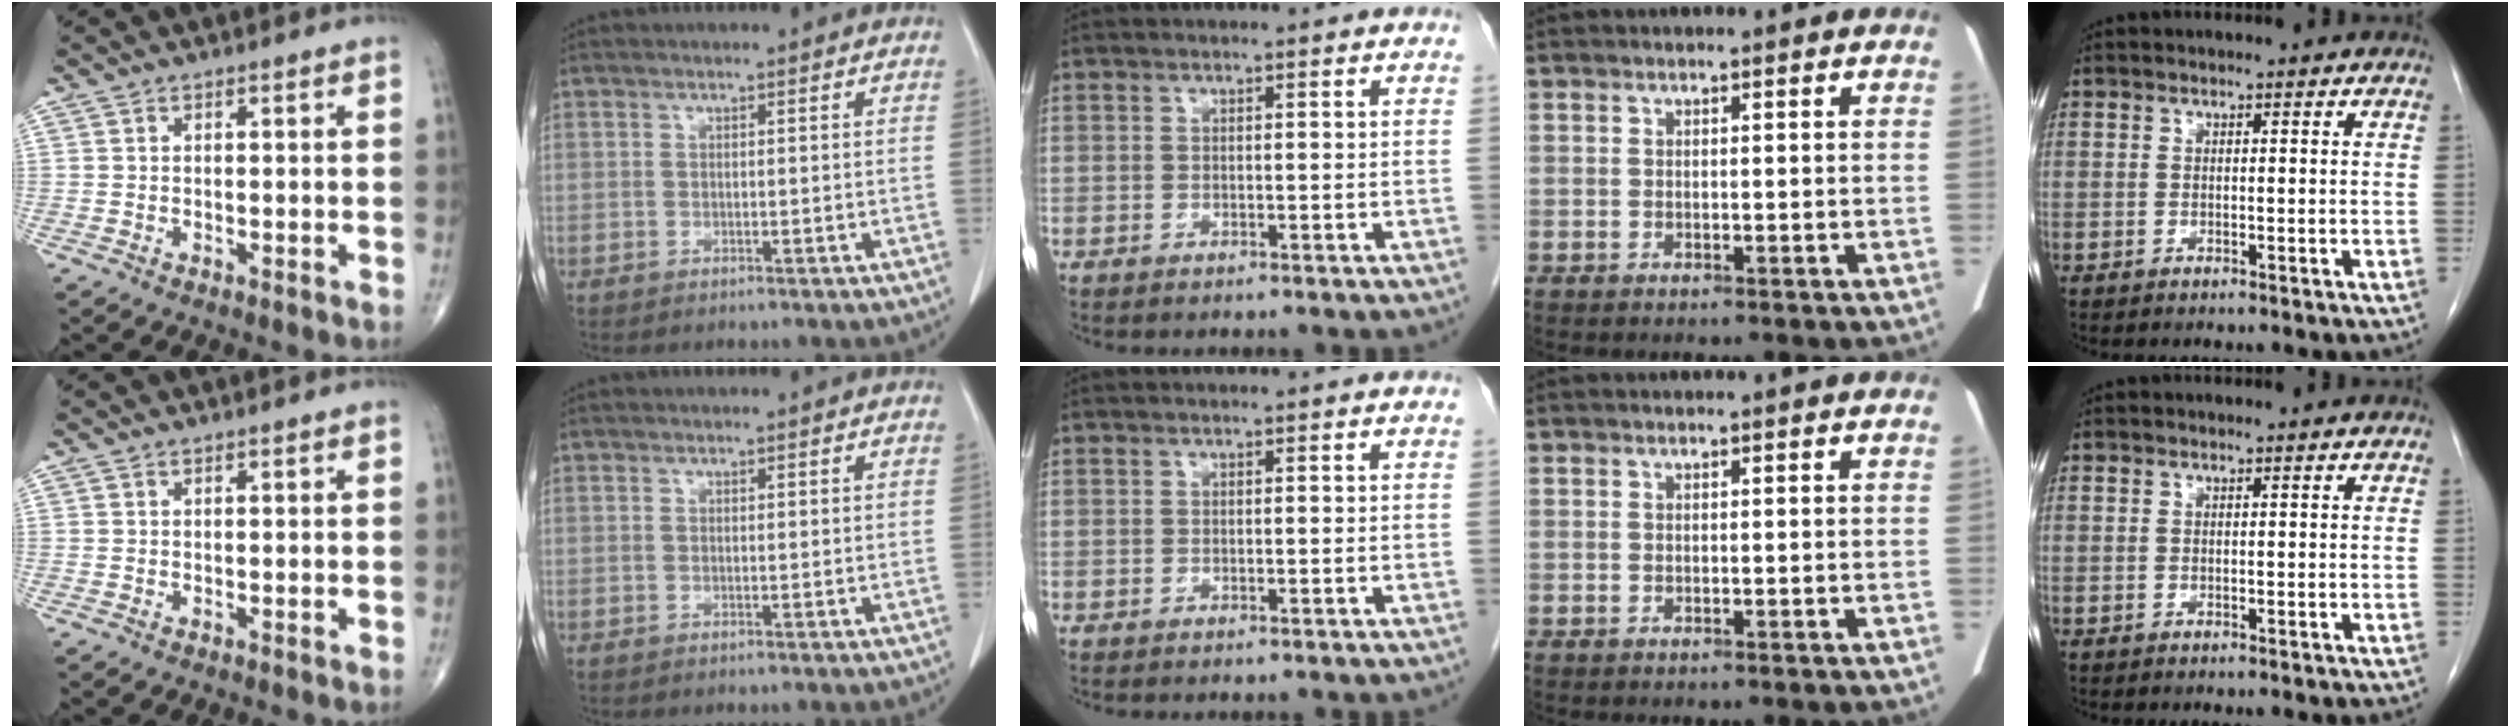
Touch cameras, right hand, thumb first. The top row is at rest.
{}